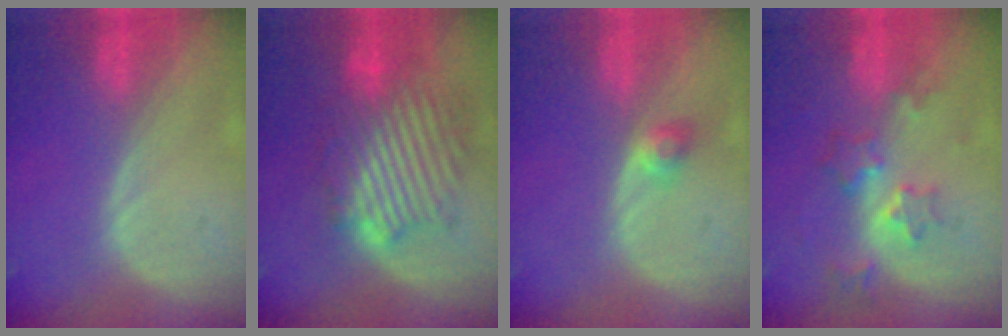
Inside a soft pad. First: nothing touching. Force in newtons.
{"total": 10.0, "press": 10.0, "slide": 0.5}
{"total": 2.6, "press": 2.3, "slide": 1.2}
{"total": 6.2, "press": 5.4, "slide": 3.0}